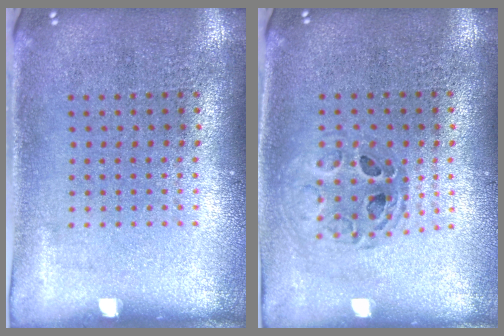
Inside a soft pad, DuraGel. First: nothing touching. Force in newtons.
{"total": 0.8, "press": 0.7, "slide": 0.2}